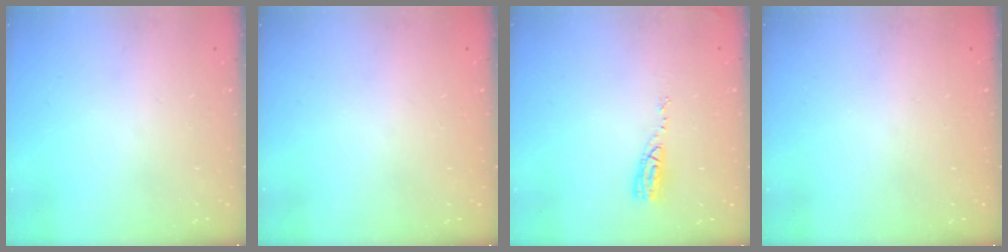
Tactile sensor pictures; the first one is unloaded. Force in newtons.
{"total": 0.0}
{"total": 7.9, "press": 7.9, "slide": 0.8}
{"total": 0.0}